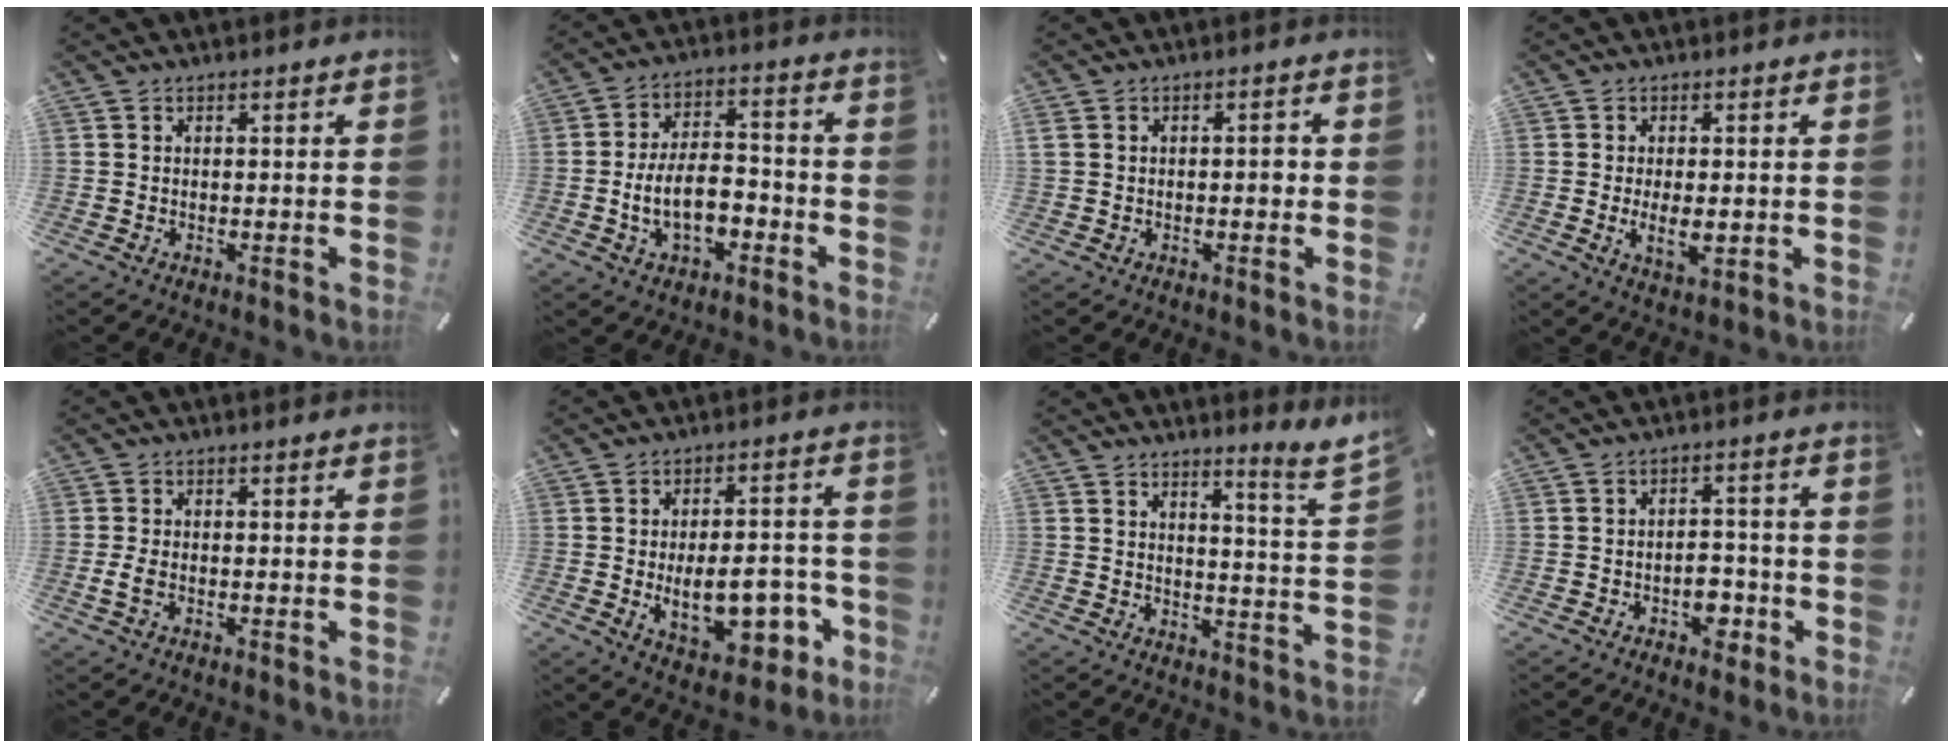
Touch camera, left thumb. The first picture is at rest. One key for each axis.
{"total": 10.9, "fx": -3.1, "fy": 6.5, "fz": 8.2, "tx": -0.139, "ty": 0.010, "tz": -0.056}
{"total": 2.8, "fx": -0.2, "fy": 1.5, "fz": 2.4, "tx": -0.037, "ty": 0.007, "tz": -0.008}
{"total": 6.1, "fx": -0.7, "fy": 2.6, "fz": 5.5, "tx": -0.089, "ty": -0.007, "tz": -0.014}
{"total": 2.2, "fx": -0.8, "fy": 1.1, "fz": 1.7, "tx": -0.034, "ty": 0.003, "tz": -0.014}
{"total": 15.7, "fx": -3.9, "fy": 8.2, "fz": 12.8, "tx": -0.176, "ty": 0.005, "tz": -0.053}
{"total": 6.5, "fx": 5.2, "fy": -0.4, "fz": 3.9, "tx": -0.056, "ty": -0.048, "tz": 0.083}
{"total": 5.8, "fx": -2.5, "fy": 3.8, "fz": 3.6, "tx": -0.046, "ty": 0.011, "tz": -0.041}